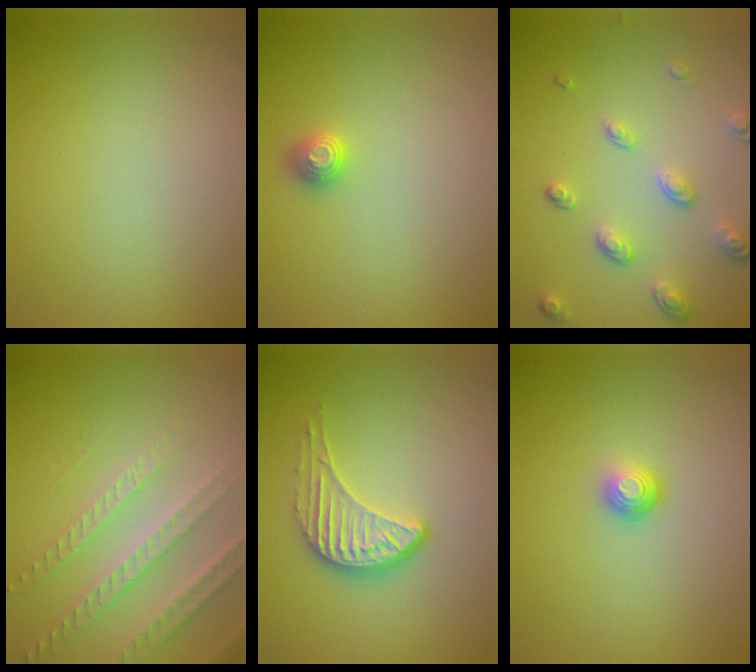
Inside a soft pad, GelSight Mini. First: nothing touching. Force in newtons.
{"total": 1.1, "press": 1.1, "slide": 0.2}
{"total": 3.4, "press": 2.7, "slide": 2.2}
{"total": 4.1, "press": 3.9, "slide": 1.3}
{"total": 4.0, "press": 2.9, "slide": 2.7}
{"total": 1.8, "press": 1.2, "slide": 1.4}